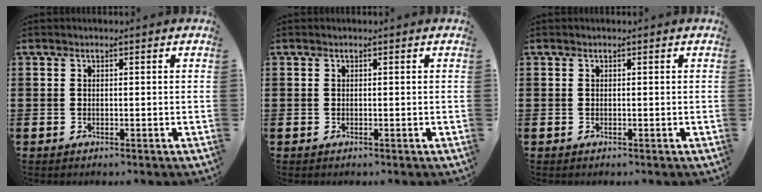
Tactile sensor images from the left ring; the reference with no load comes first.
{"total": 0.0}
{"total": 0.0}